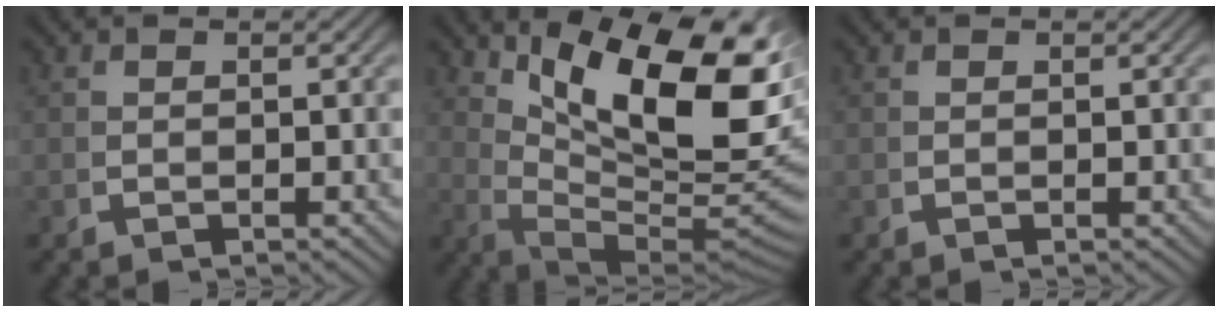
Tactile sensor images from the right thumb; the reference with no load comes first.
{"total": 17.3, "force": [1.6, 9.5, 14.3], "torque": [-0.237, -0.055, 0.058]}
{"total": 0.0}